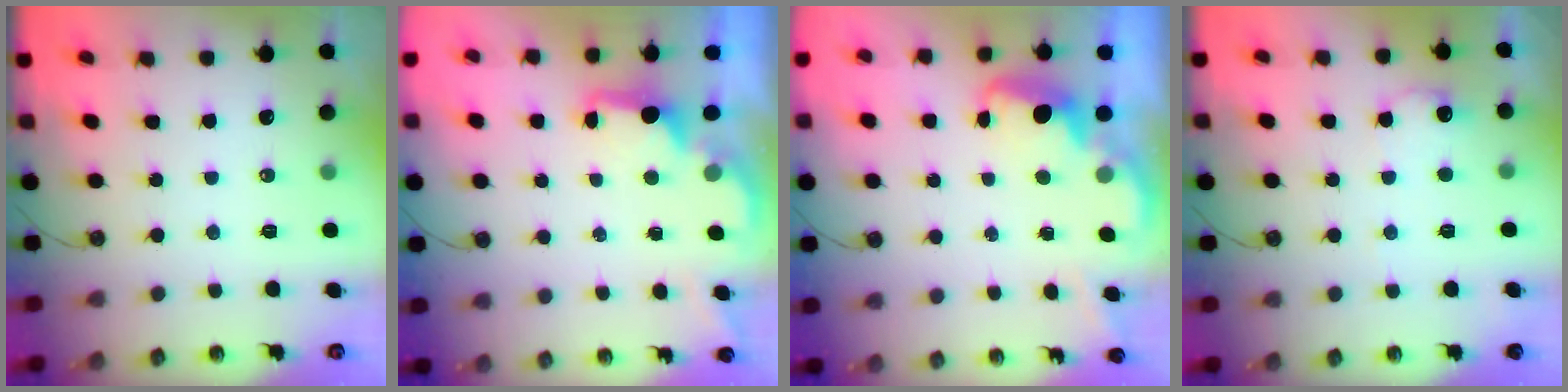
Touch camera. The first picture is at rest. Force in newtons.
{"total": 1.8, "press": 1.6, "slide": 0.7}
{"total": 2.6, "press": 2.5, "slide": 0.8}
{"total": 7.3, "press": 7.3, "slide": 0.2}